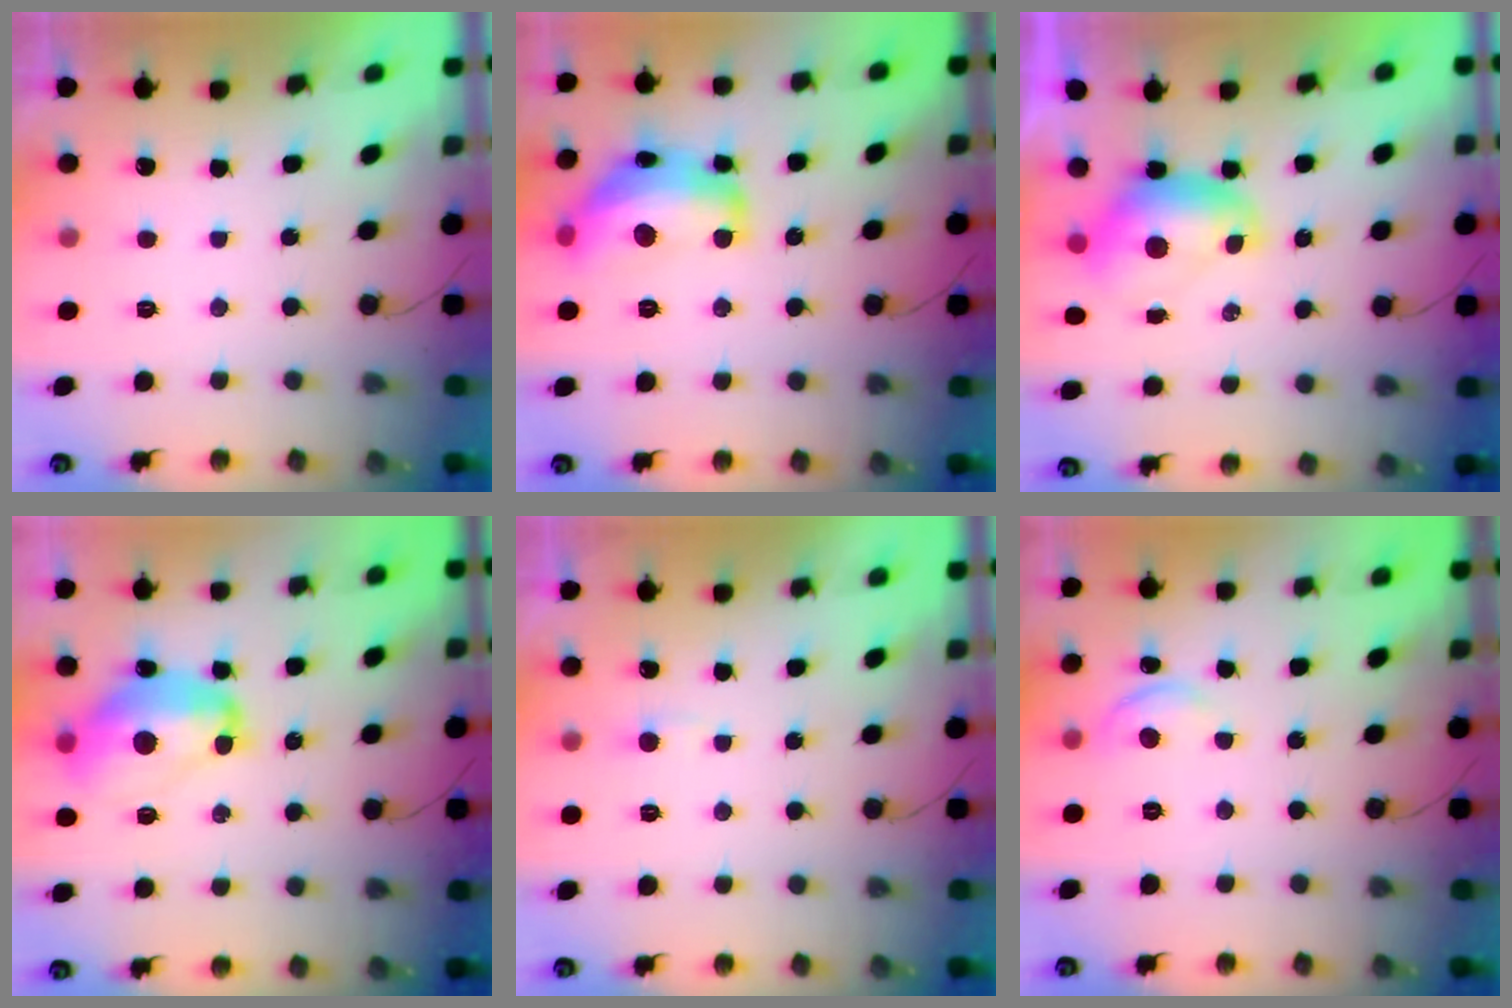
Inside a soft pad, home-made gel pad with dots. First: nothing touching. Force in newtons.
{"total": 17.9, "press": 17.9, "slide": 1.0}
{"total": 8.0, "press": 8.0, "slide": 0.1}
{"total": 14.5, "press": 14.4, "slide": 1.6}
{"total": 2.7, "press": 2.7, "slide": 0.4}
{"total": 6.6, "press": 6.5, "slide": 0.7}